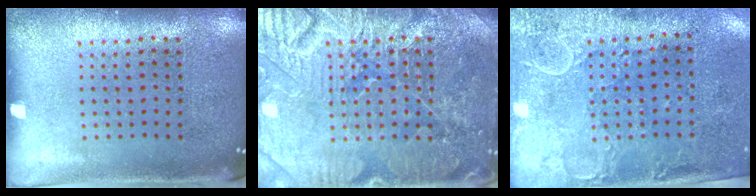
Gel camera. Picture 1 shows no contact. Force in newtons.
{"total": 4.8, "press": 4.8, "slide": 0.6}
{"total": 3.0, "press": 2.3, "slide": 1.9}